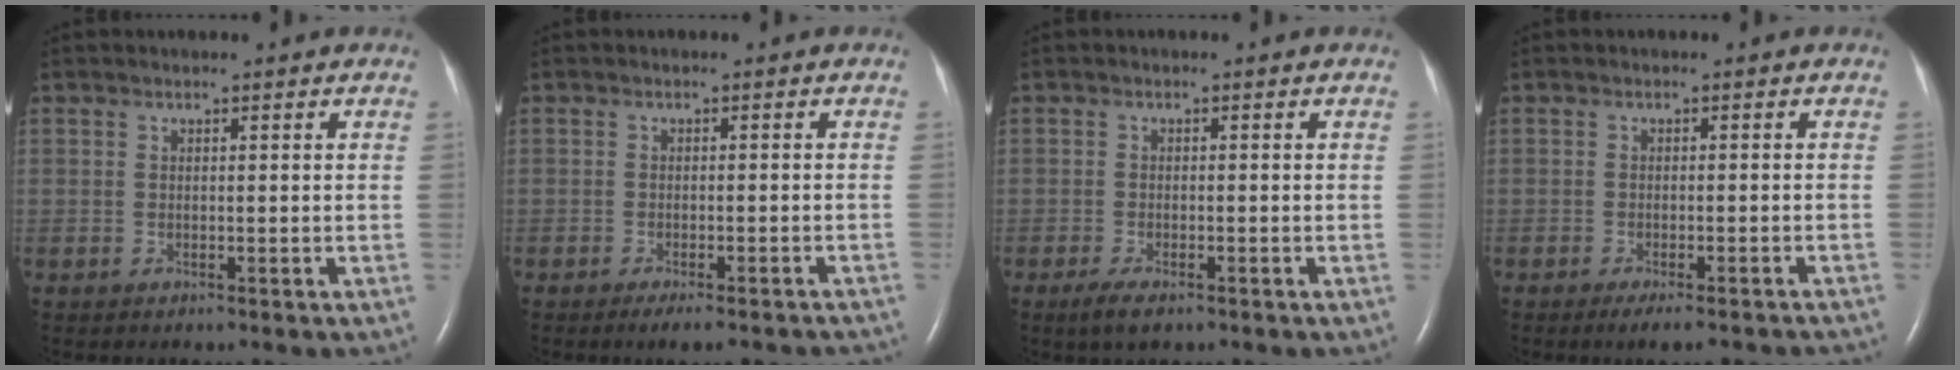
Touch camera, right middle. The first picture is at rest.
{"total": 8.4, "force": [-7.3, 1.4, 4.0], "torque": [-0.038, -0.004, -0.089]}
{"total": 3.0, "force": [-1.9, 0.9, 2.2], "torque": [-0.047, -0.006, -0.035]}
{"total": 8.4, "force": [-7.2, 1.2, 4.0], "torque": [-0.040, -0.007, -0.092]}